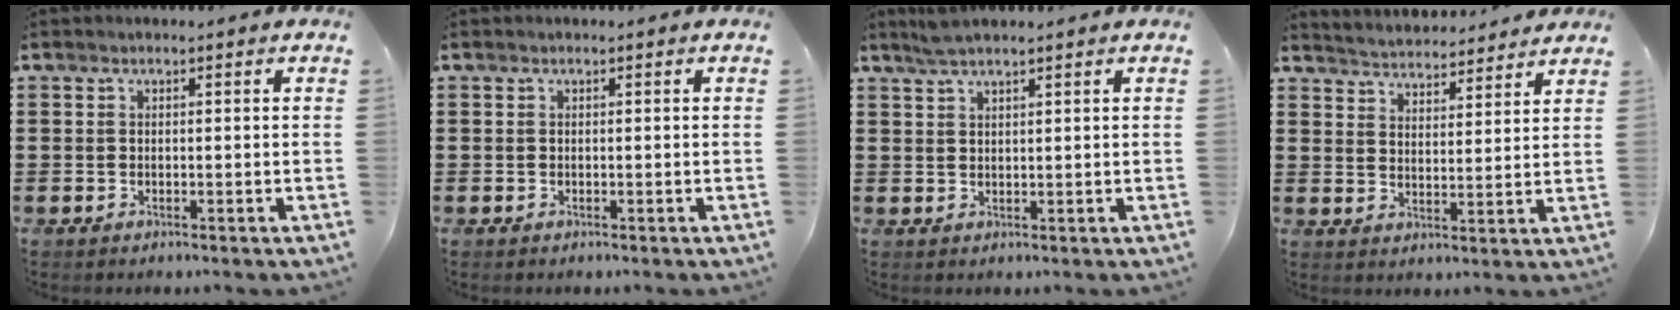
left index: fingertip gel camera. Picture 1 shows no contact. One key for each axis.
{"total": 0.0}
{"total": 2.3, "fx": 1.9, "fy": 0.1, "fz": 1.3, "tx": -0.027, "ty": 0.002, "tz": 0.036}
{"total": 3.8, "fx": 3.8, "fy": -0.1, "fz": -0.6, "tx": -0.008, "ty": -0.028, "tz": 0.064}